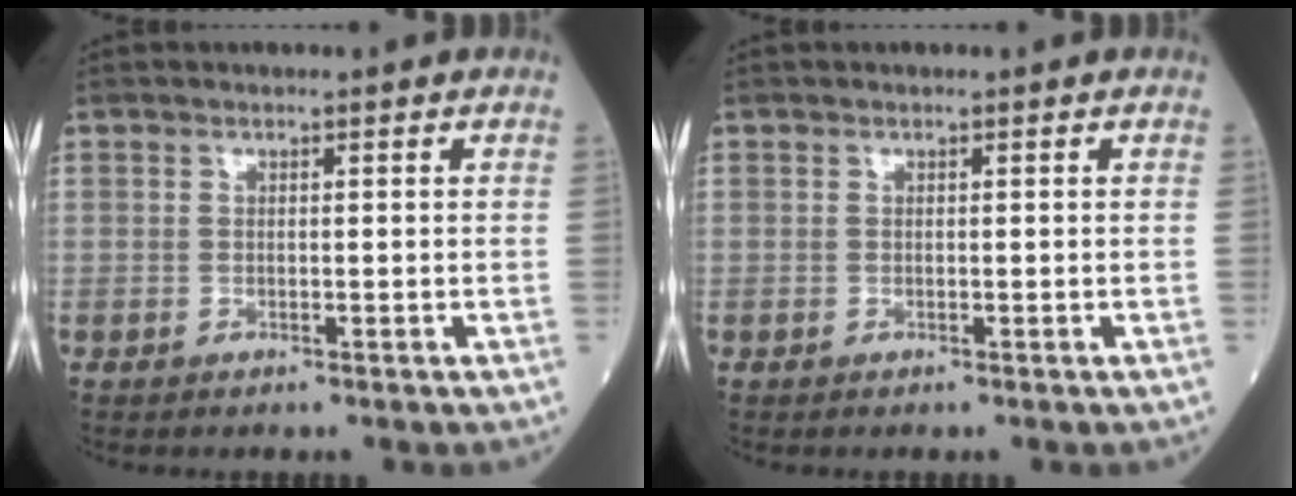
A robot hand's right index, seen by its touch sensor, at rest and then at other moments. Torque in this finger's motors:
{"motor_torque": [0.00, 0.00, 0.00, 0.00]}